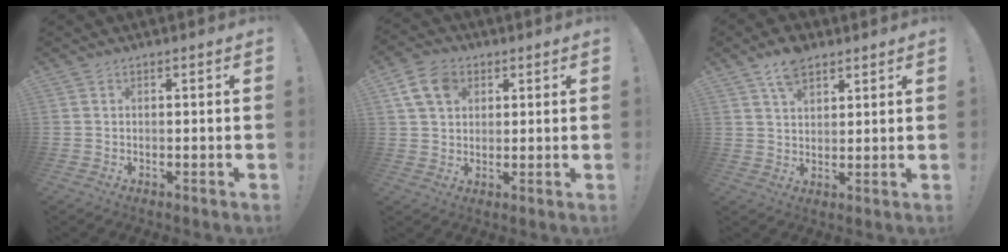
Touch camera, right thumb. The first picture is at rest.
{"total": 9.7, "force": [4.1, 7.1, 5.3], "torque": [-0.096, -0.004, 0.081]}
{"total": 7.5, "force": [5.1, 3.9, 3.8], "torque": [-0.063, -0.018, 0.094]}